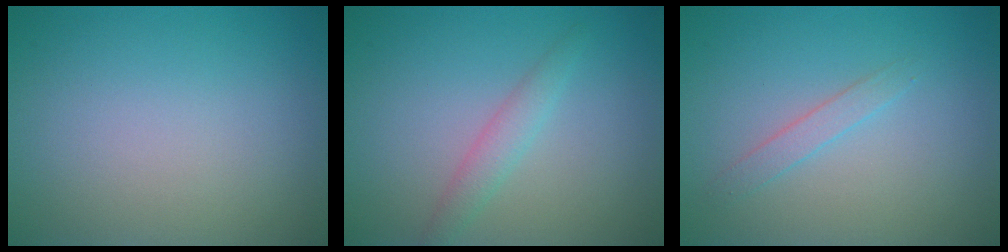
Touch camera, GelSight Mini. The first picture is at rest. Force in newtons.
{"total": 1.9, "press": 1.9, "slide": 0.0}
{"total": 1.3, "press": 1.3, "slide": 0.1}